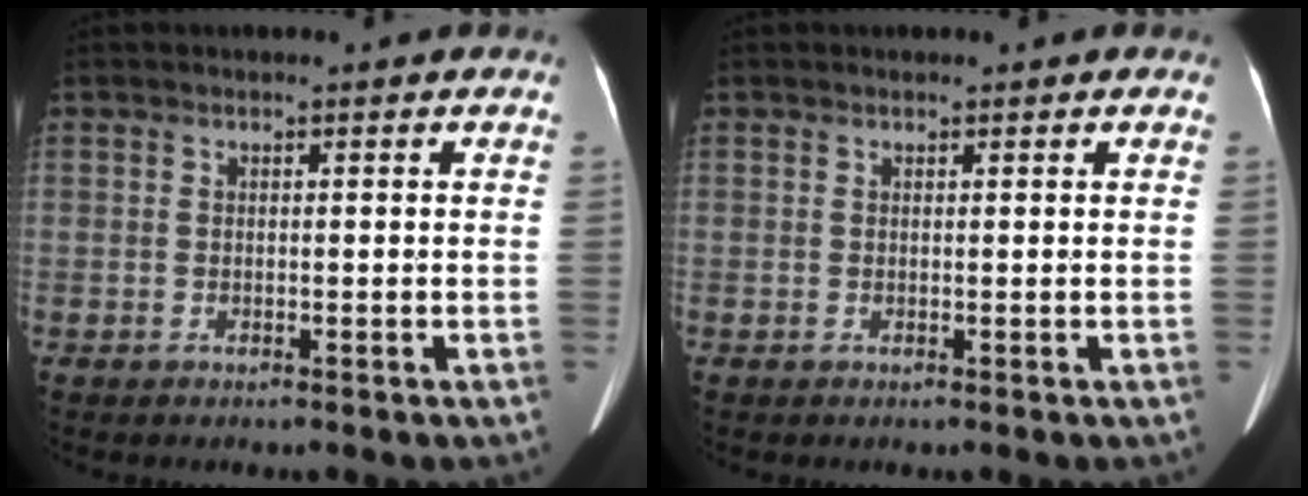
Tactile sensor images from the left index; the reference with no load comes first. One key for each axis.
{"total": 0.7, "fx": 0.5, "fy": 0.3, "fz": 0.3, "tx": -0.002, "ty": -0.002, "tz": 0.005}